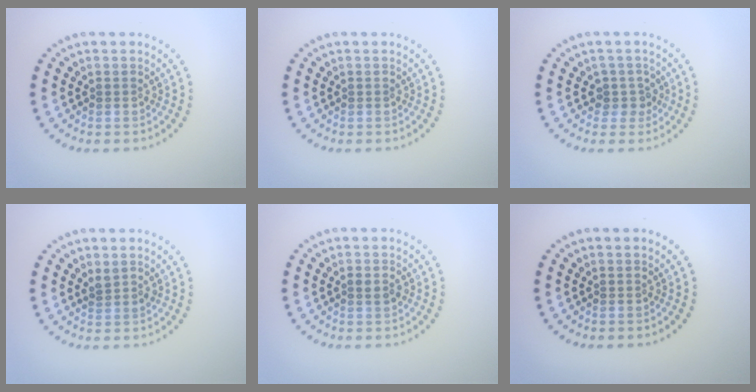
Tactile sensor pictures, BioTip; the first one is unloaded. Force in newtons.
{"total": 0.0}
{"total": 2.0, "press": 1.6, "slide": 1.2}
{"total": 1.1, "press": 0.9, "slide": 0.7}
{"total": 1.0, "press": 1.0, "slide": 0.1}
{"total": 0.0}